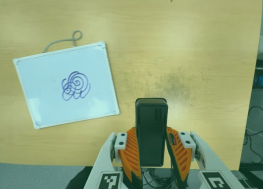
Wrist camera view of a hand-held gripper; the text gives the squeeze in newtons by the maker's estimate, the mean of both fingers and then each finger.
{"total": 4.7, "left": 3.4, "right": 6.1}